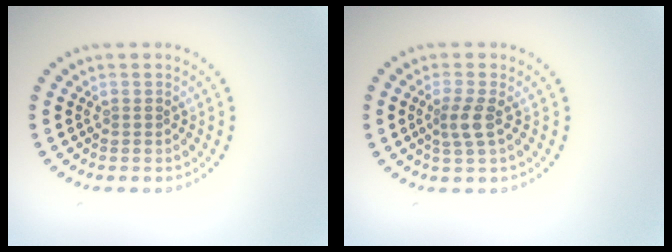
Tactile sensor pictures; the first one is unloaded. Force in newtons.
{"total": 2.0, "press": 1.7, "slide": 1.2}